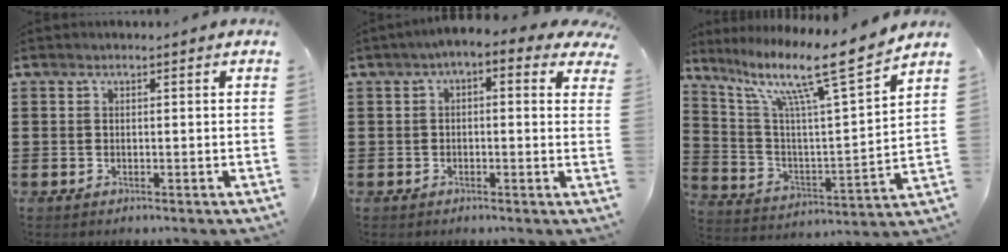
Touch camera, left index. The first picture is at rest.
{"total": 2.5, "force": [-0.1, 1.0, 2.3], "torque": [-0.046, 0.006, -0.008]}
{"total": 12.9, "force": [9.2, 0.9, 8.9], "torque": [-0.188, -0.057, 0.140]}